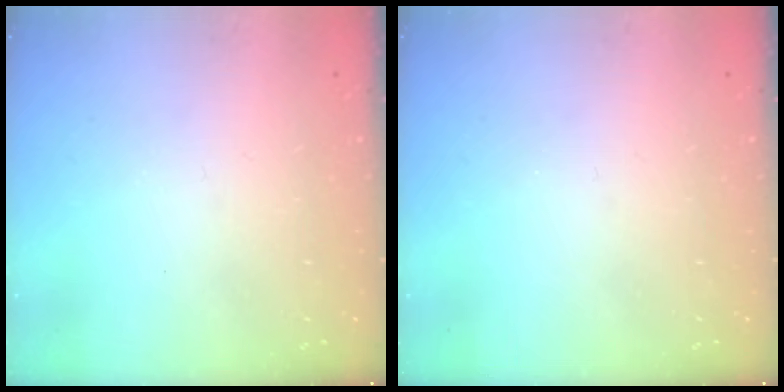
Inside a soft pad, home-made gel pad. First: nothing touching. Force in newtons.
{"total": 0.0}